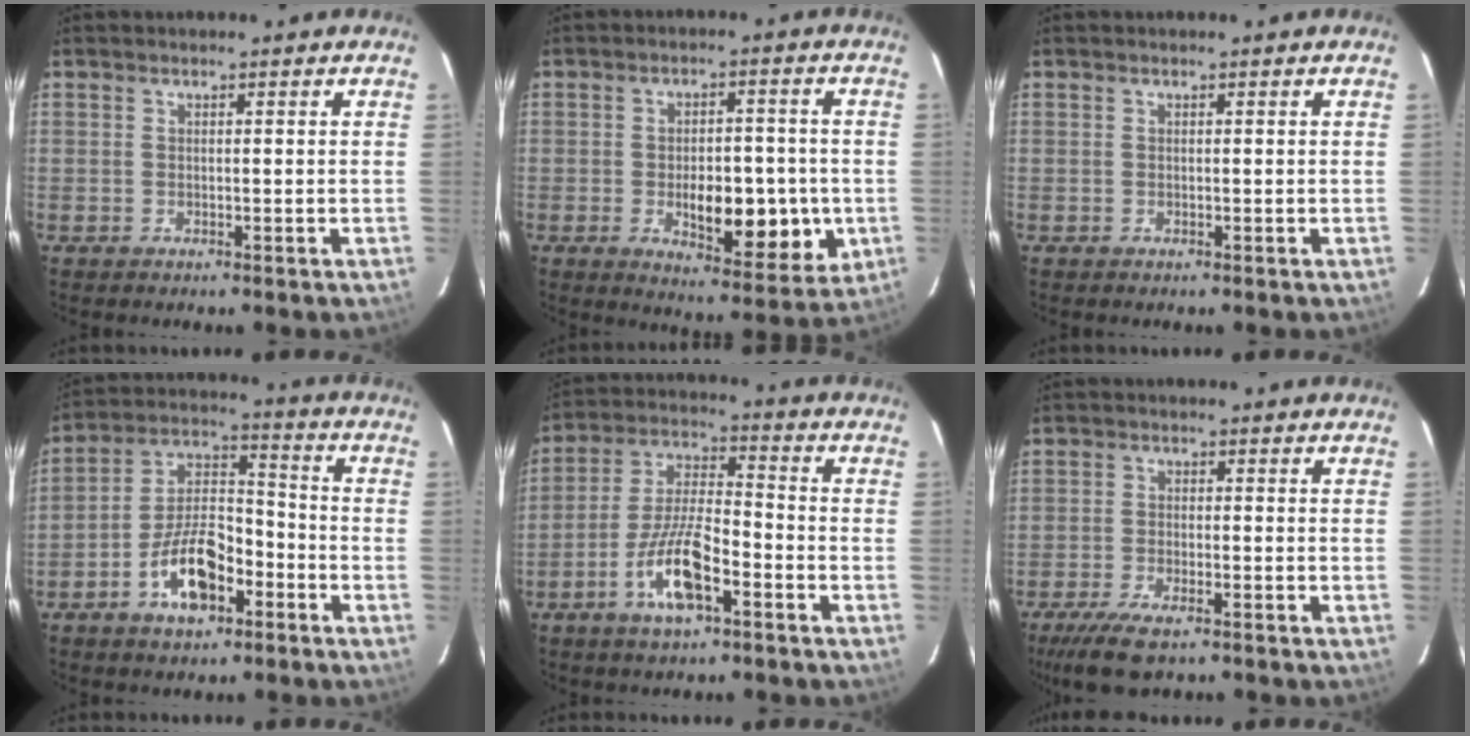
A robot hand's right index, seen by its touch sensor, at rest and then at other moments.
{"total": 12.9, "force": [-2.5, 5.7, 11.2], "torque": [-0.154, 0.002, -0.023]}
{"total": 0.0}
{"total": 11.9, "force": [-5.7, 5.2, 9.1], "torque": [-0.184, 0.019, -0.099]}
{"total": 11.3, "force": [-5.4, 3.0, 9.5], "torque": [-0.197, 0.002, -0.101]}
{"total": 8.2, "force": [-5.7, 2.5, 5.3], "torque": [-0.101, -0.016, -0.099]}